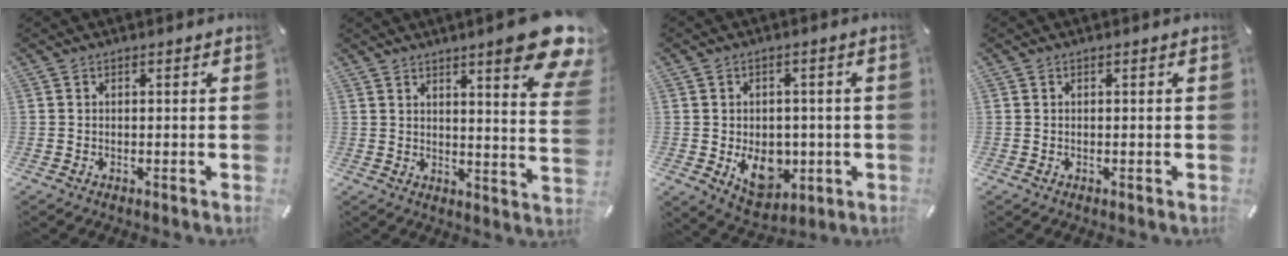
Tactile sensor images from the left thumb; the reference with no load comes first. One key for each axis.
{"total": 14.7, "fx": 9.3, "fy": 2.6, "fz": 11.1, "tx": -0.157, "ty": -0.070, "tz": 0.151}
{"total": 10.8, "fx": -2.3, "fy": 8.1, "fz": 6.8, "tx": -0.088, "ty": -0.004, "tz": -0.035}
{"total": 0.0}